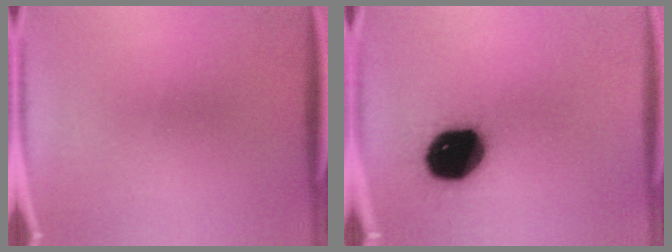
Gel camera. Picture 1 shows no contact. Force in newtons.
{"total": 20.1}